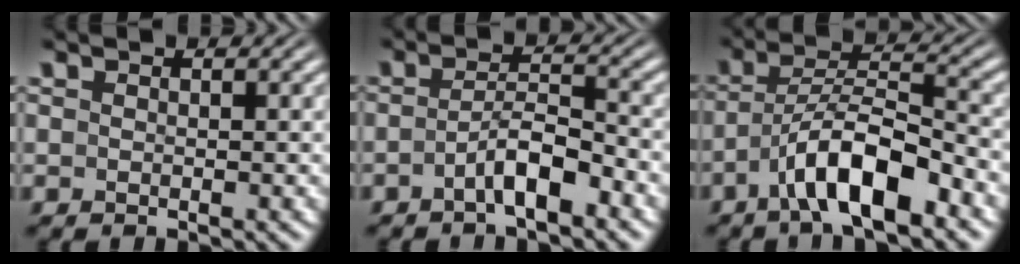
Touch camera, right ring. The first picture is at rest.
{"total": 3.3, "force": [-2.4, 0.8, 2.1], "torque": [-0.032, -0.008, -0.039]}
{"total": 5.5, "force": [-2.6, 2.1, 4.3], "torque": [-0.074, -0.010, -0.039]}